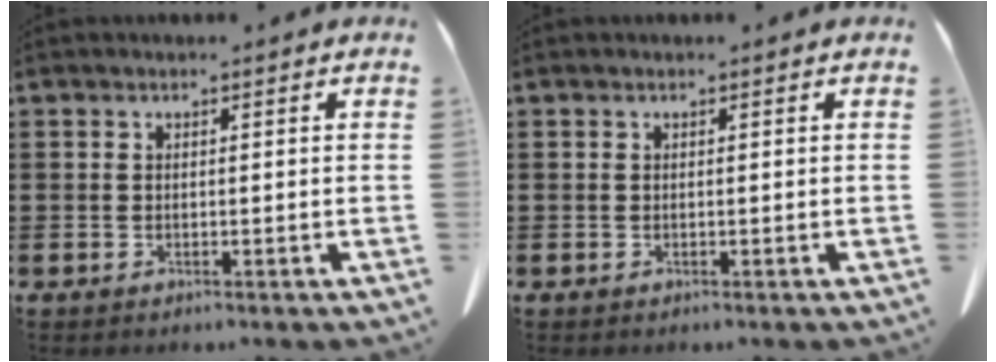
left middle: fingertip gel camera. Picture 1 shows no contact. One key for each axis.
{"total": 0.0}